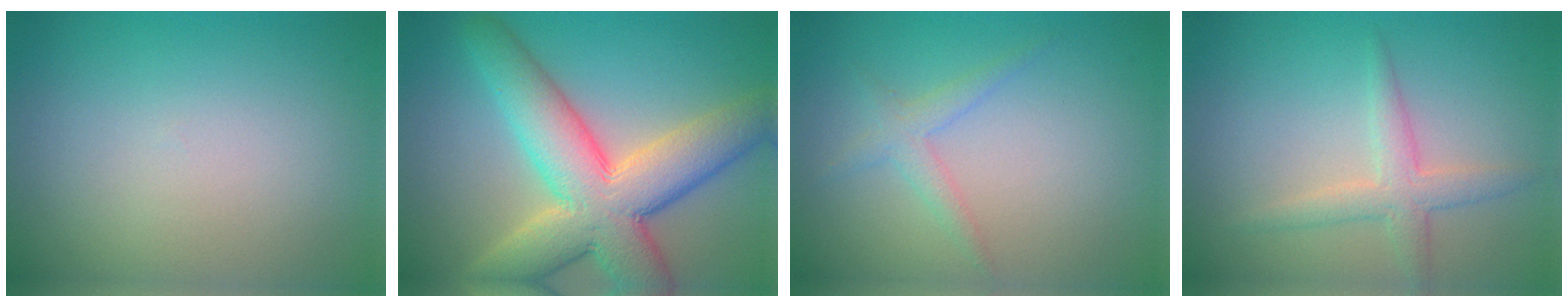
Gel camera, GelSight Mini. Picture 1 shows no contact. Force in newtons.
{"total": 10.5, "press": 10.4, "slide": 0.8}
{"total": 1.8, "press": 1.8, "slide": 0.1}
{"total": 2.6, "press": 2.6, "slide": 0.1}